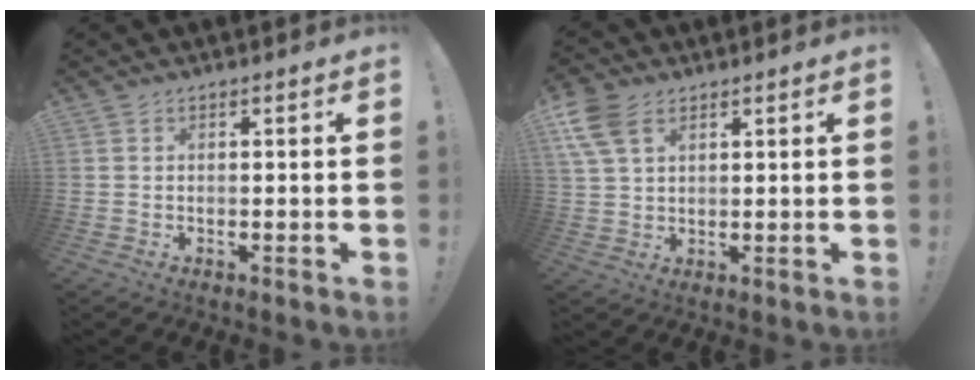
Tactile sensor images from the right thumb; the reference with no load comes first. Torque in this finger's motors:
{"motor_torque": [1.65, 1.03, 0.43, -0.20, -0.05]}